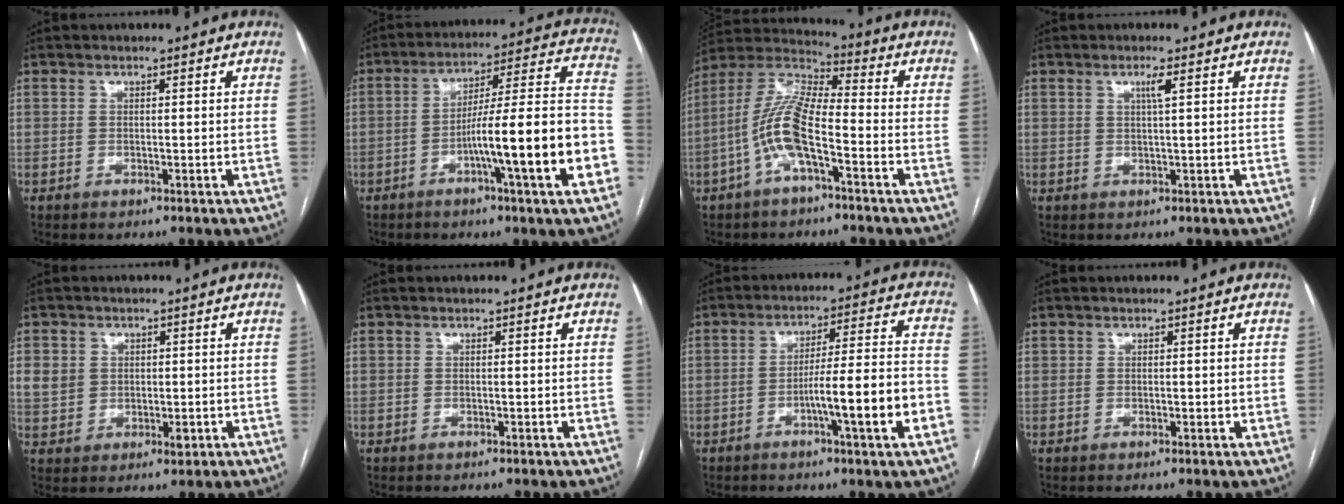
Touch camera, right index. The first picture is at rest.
{"total": 17.9, "force": [-6.1, 0.1, 16.8], "torque": [-0.216, 0.017, -0.092]}
{"total": 10.6, "force": [-3.8, 2.5, 9.6], "torque": [-0.210, 0.018, -0.076]}
{"total": 1.8, "force": [0.7, -0.3, 1.6], "torque": [-0.030, -0.002, 0.013]}
{"total": 5.4, "force": [0.7, 4.7, 2.6], "torque": [-0.047, 0.004, 0.021]}
{"total": 0.0}
{"total": 12.0, "force": [-4.3, -0.3, 11.2], "torque": [-0.174, 0.005, -0.066]}
{"total": 0.7, "force": [0.2, 0.6, 0.3], "torque": [0.002, 0.001, 0.000]}